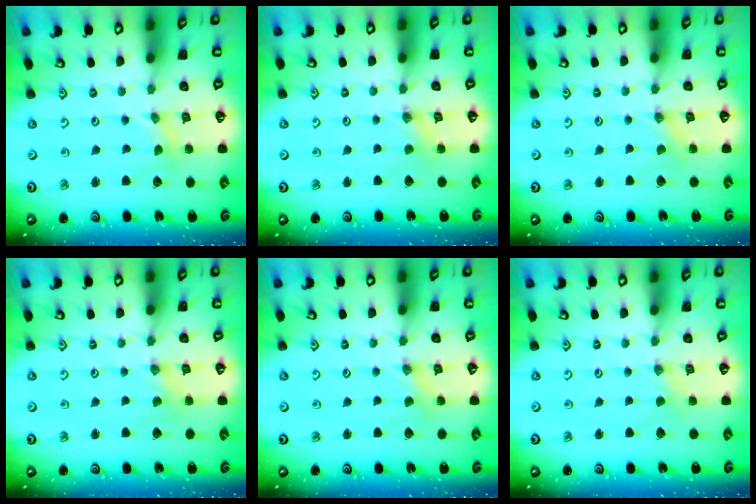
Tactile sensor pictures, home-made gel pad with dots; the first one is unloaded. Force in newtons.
{"total": 0.0}
{"total": 0.6, "press": 0.6, "slide": 0.1}
{"total": 0.9, "press": 0.9, "slide": 0.2}
{"total": 2.9, "press": 2.9, "slide": 0.6}
{"total": 0.6, "press": 0.6, "slide": 0.2}